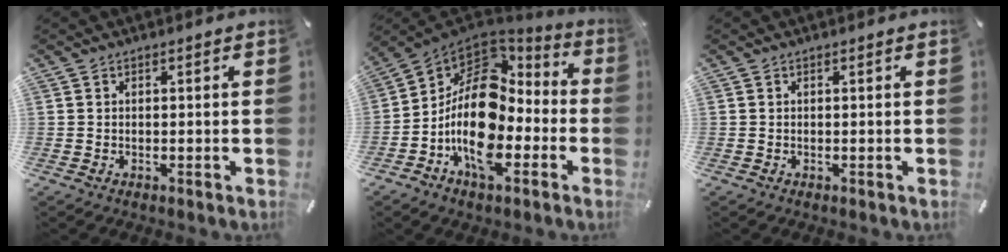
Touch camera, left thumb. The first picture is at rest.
{"total": 19.0, "force": [-4.4, 12.3, 13.8], "torque": [-0.261, 0.005, -0.074]}
{"total": 0.0}